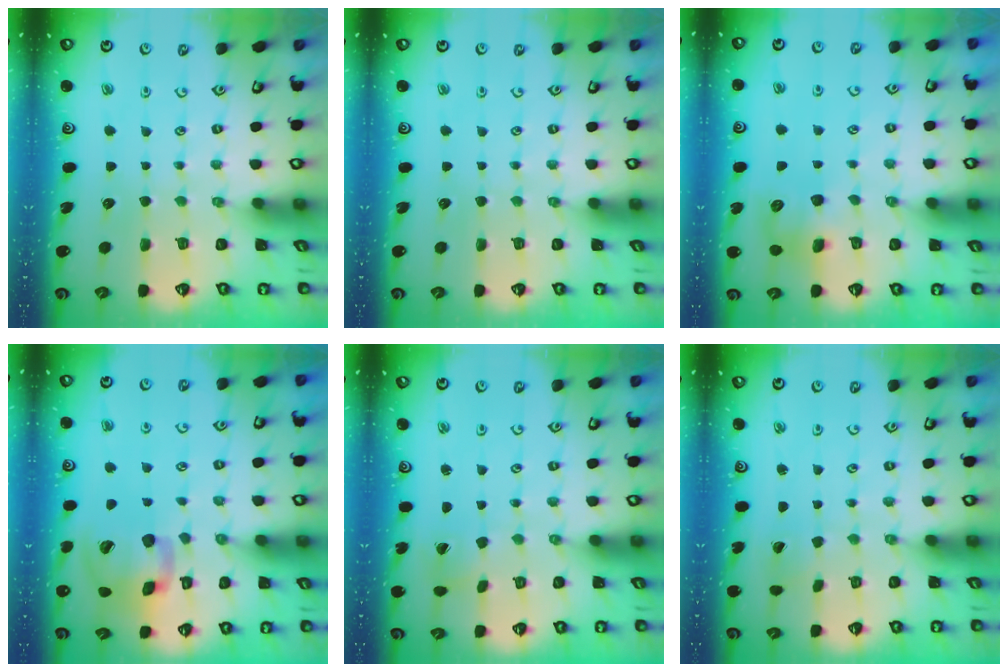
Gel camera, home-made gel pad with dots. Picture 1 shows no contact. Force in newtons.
{"total": 0.0}
{"total": 8.3, "press": 8.3, "slide": 0.8}
{"total": 16.5, "press": 16.3, "slide": 2.7}
{"total": 1.5, "press": 1.5, "slide": 0.0}
{"total": 1.2, "press": 1.2, "slide": 0.0}